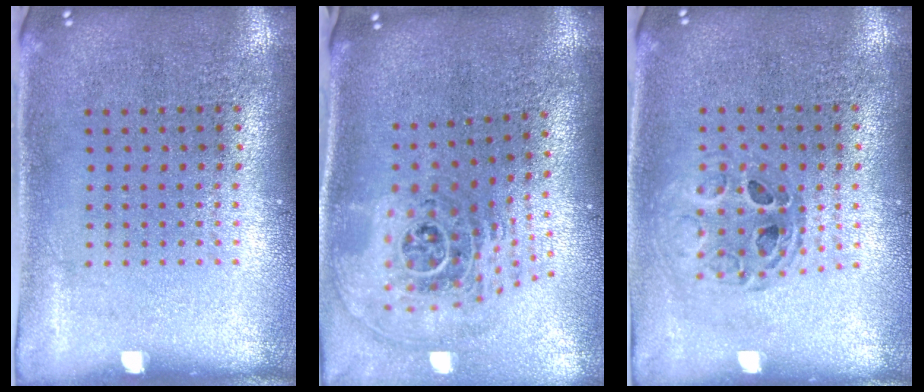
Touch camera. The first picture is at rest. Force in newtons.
{"total": 2.4, "press": 1.7, "slide": 1.7}
{"total": 0.8, "press": 0.8, "slide": 0.1}